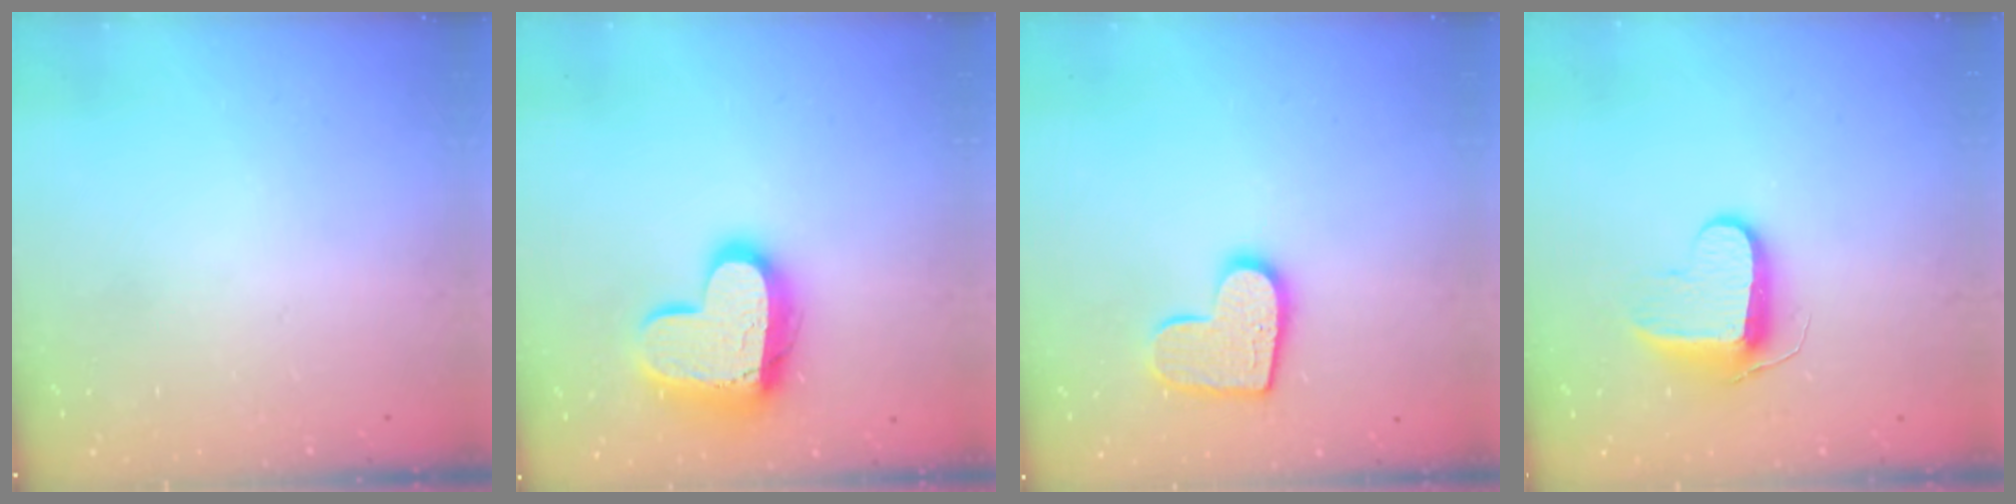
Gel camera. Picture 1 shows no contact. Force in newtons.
{"total": 16.2, "press": 16.1, "slide": 1.4}
{"total": 12.7, "press": 12.6, "slide": 0.8}
{"total": 9.4, "press": 9.4, "slide": 0.2}